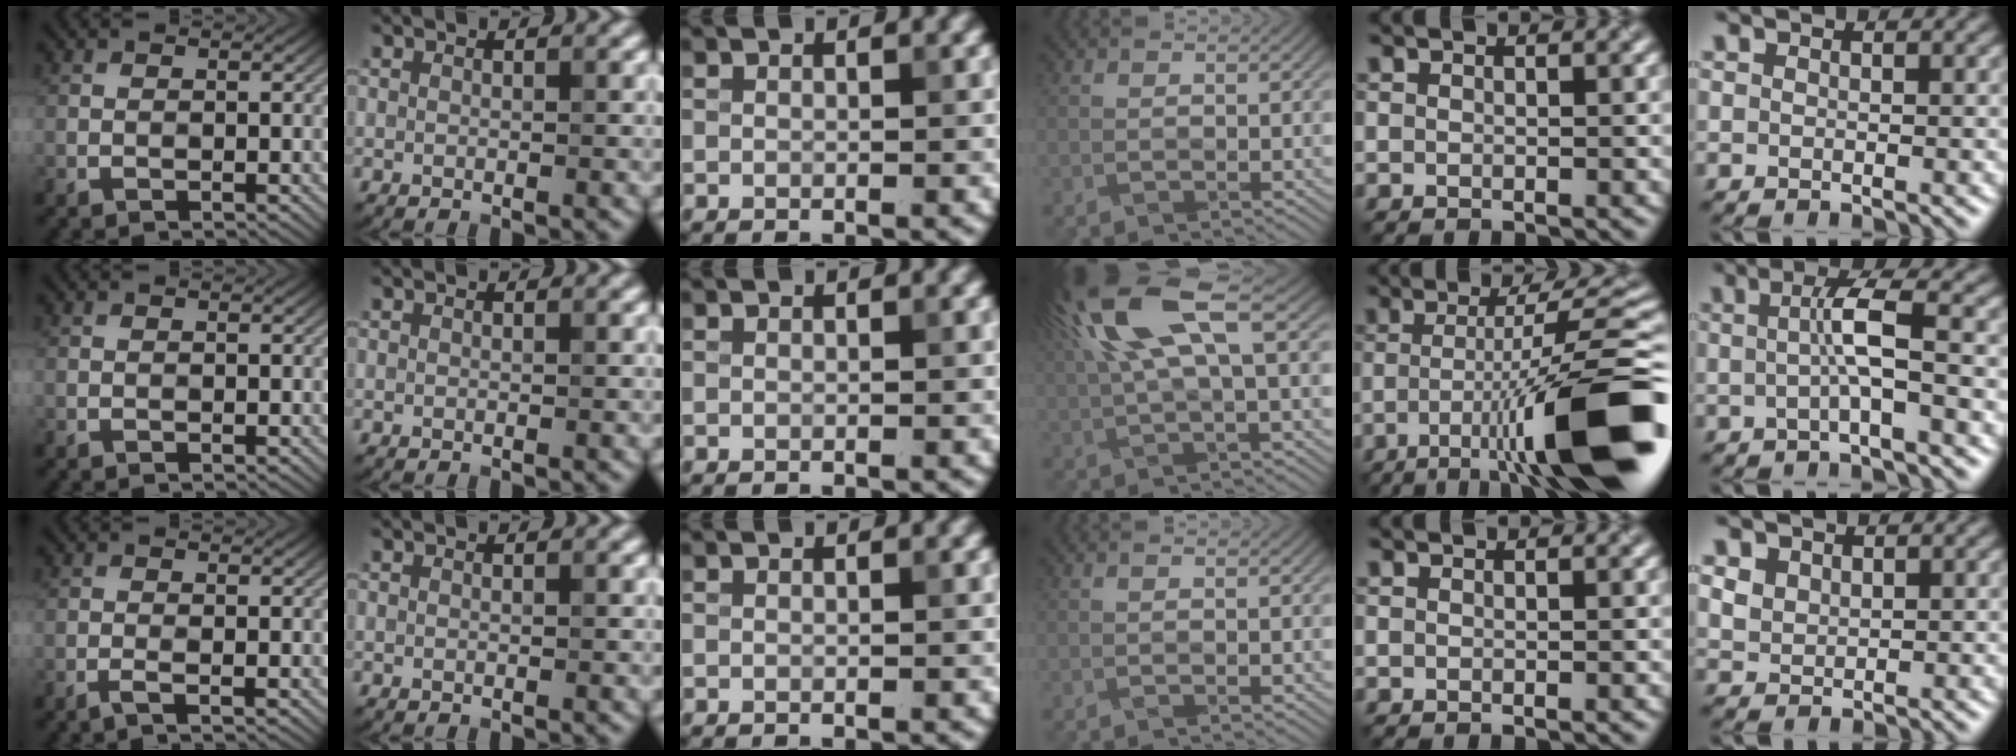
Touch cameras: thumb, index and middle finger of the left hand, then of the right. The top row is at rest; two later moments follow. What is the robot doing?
{"motion": "wrap", "object": "bandana"}